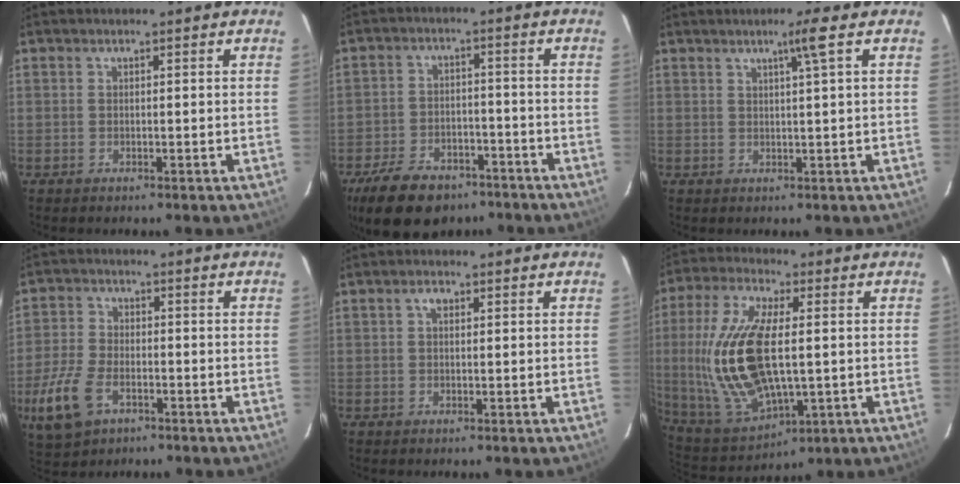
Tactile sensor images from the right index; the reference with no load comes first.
{"total": 14.6, "force": [-10.0, 8.3, 6.7], "torque": [-0.161, 0.007, -0.149]}
{"total": 2.9, "force": [1.4, -1.0, 2.4], "torque": [-0.043, -0.004, 0.029]}
{"total": 10.6, "force": [-4.9, 6.2, 7.1], "torque": [-0.172, -0.007, -0.089]}
{"total": 1.4, "force": [0.5, 0.8, 1.0], "torque": [-0.017, 0.007, 0.006]}
{"total": 20.6, "force": [0.5, 9.7, 18.2], "torque": [-0.387, -0.006, 0.024]}